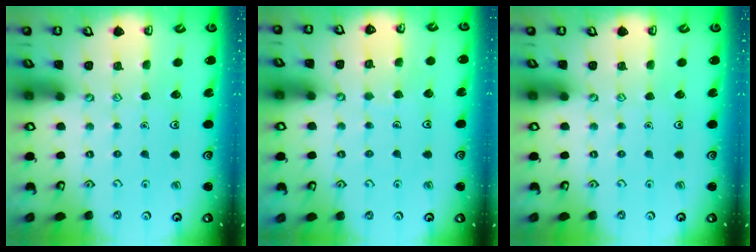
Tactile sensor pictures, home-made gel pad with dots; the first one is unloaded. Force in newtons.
{"total": 3.5, "press": 3.5, "slide": 0.1}
{"total": 0.0}